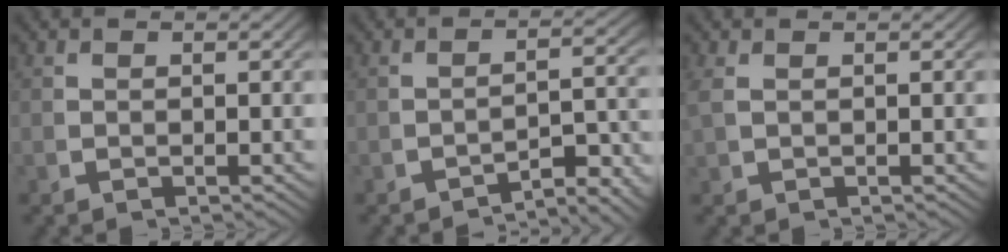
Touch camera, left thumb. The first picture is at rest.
{"total": 4.3, "force": [-3.3, 0.8, 2.6], "torque": [-0.033, -0.005, -0.045]}
{"total": 0.8, "force": [0.5, 0.2, 0.5], "torque": [-0.022, -0.003, 0.018]}